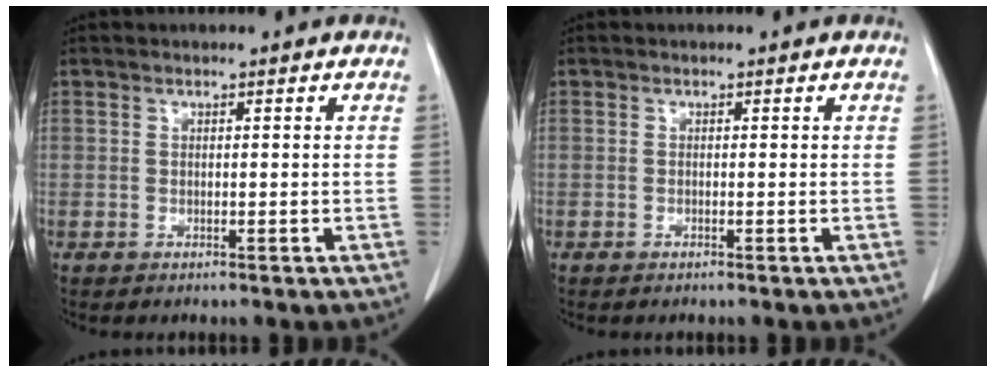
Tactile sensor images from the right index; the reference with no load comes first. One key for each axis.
{"total": 0.0}